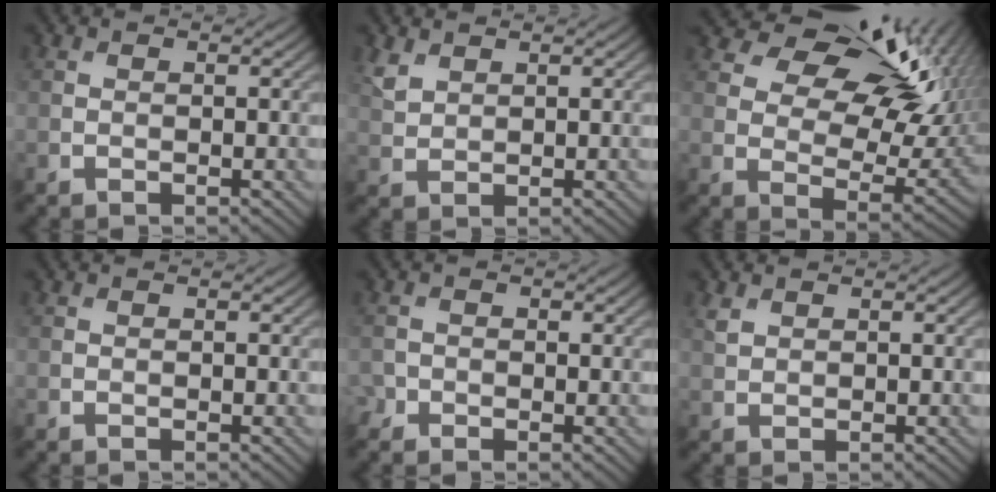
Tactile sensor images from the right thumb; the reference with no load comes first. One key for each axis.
{"total": 2.1, "fx": 1.5, "fy": 1.2, "fz": 0.9, "tx": -0.029, "ty": -0.001, "tz": 0.038}
{"total": 15.9, "fx": 8.1, "fy": 8.5, "fz": 10.7, "tx": -0.174, "ty": 0.016, "tz": 0.129}
{"total": 0.0}
{"total": 1.4, "fx": -0.8, "fy": 1.1, "fz": 0.2, "tx": -0.005, "ty": -0.002, "tz": -0.022}
{"total": 1.3, "fx": 0.9, "fy": 0.7, "fz": 0.6, "tx": -0.019, "ty": -0.001, "tz": 0.021}